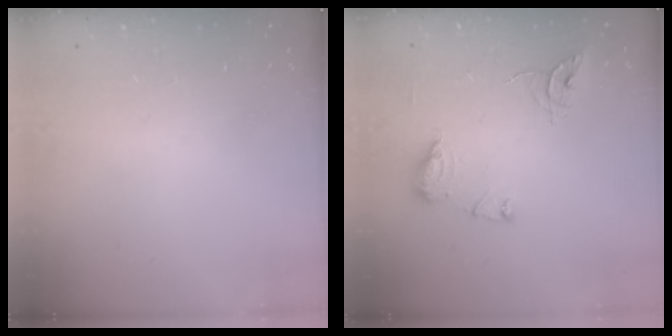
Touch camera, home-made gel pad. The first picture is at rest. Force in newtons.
{"total": 10.8, "press": 10.8, "slide": 0.5}